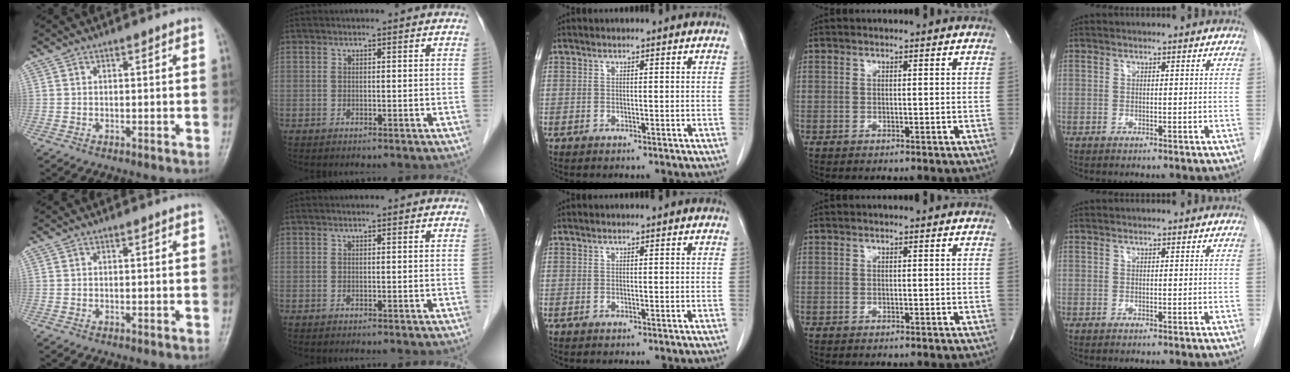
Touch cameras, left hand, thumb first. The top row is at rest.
{}